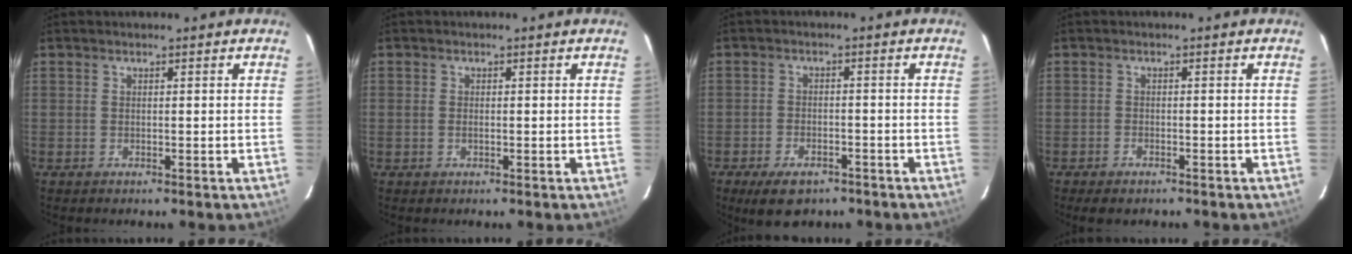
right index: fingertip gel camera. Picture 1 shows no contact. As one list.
[{"total": 1.1, "force": [-0.2, 0.7, 0.8], "torque": [-0.016, 0.000, -0.005]}, {"total": 7.3, "force": [-4.9, 3.6, 4.1], "torque": [-0.093, -0.008, -0.070]}, {"total": 2.4, "force": [-1.7, 1.1, 1.3], "torque": [-0.036, -0.007, -0.026]}]